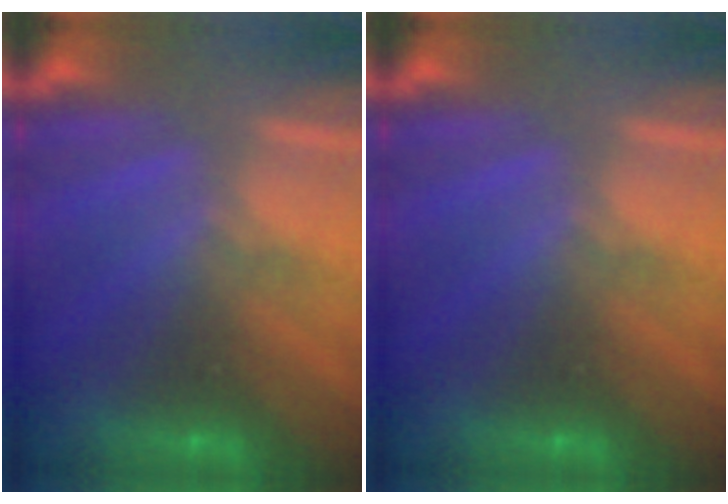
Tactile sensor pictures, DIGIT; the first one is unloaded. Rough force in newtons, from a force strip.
{"total": 0.0}